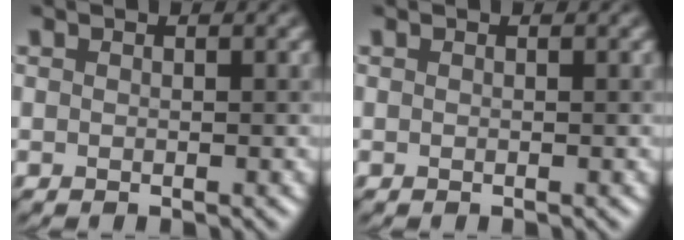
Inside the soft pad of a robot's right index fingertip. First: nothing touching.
{"total": 0.0}